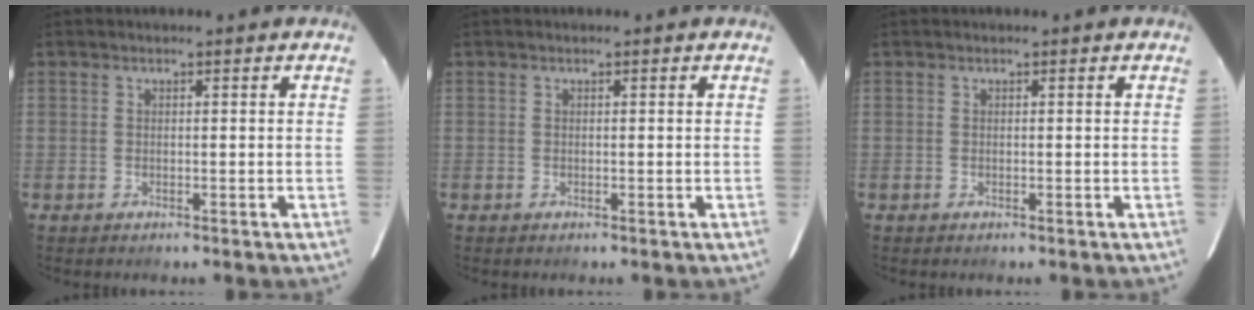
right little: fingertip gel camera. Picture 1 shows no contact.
{"total": 0.0}
{"total": 0.0}